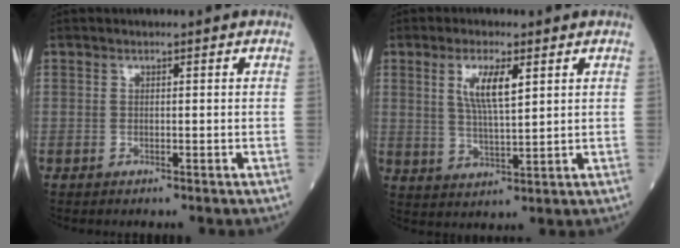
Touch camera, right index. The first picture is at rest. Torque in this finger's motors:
{"motor_torque": [0.46, 0.16, 0.53, 0.14]}